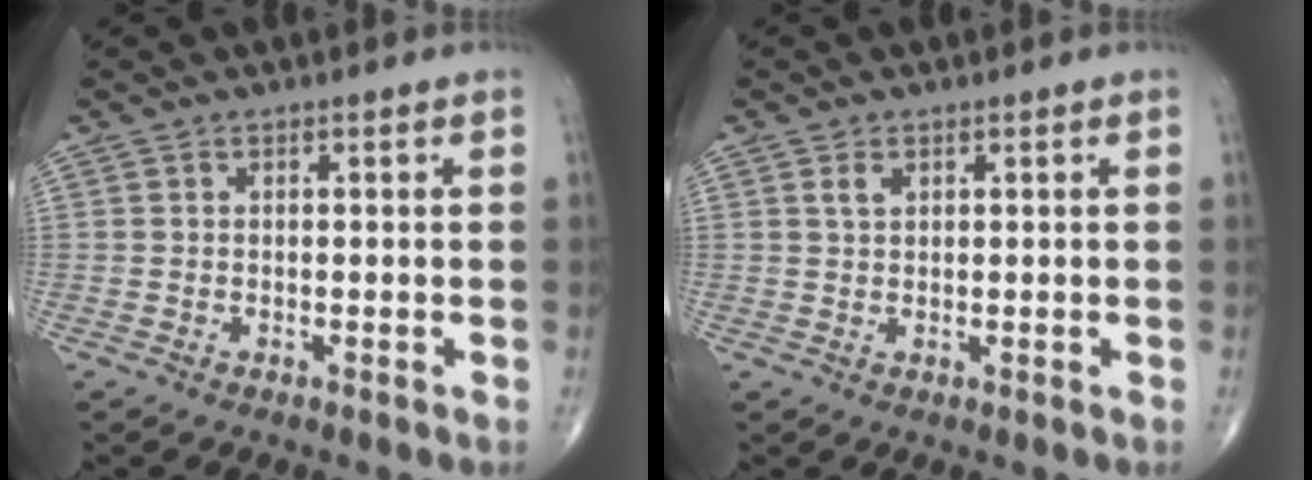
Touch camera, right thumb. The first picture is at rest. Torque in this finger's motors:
{"motor_torque": [0.03, -0.05, 0.39, 0.34, -0.02]}